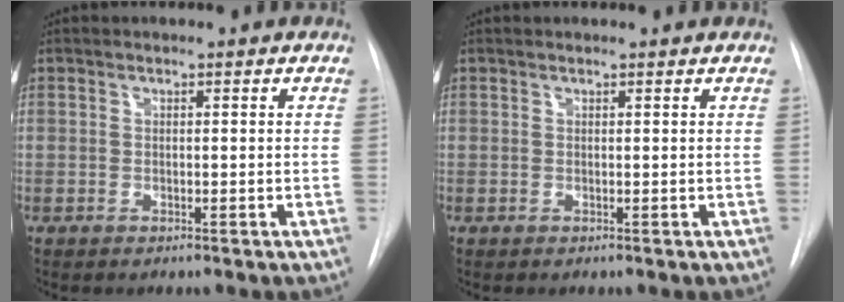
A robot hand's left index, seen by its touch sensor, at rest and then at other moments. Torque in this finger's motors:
{"motor_torque": [0.01, 0.03, -0.03, 0.02]}